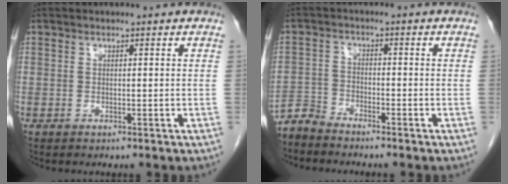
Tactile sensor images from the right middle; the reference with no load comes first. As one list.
[{"total": 3.3, "force": [-3.3, 0.4, -0.1], "torque": [0.007, -0.012, -0.068]}]